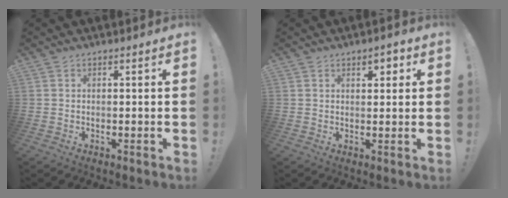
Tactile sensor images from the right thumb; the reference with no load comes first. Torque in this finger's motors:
{"motor_torque": [-0.07, 0.07, 0.08, 0.21, 0.08]}